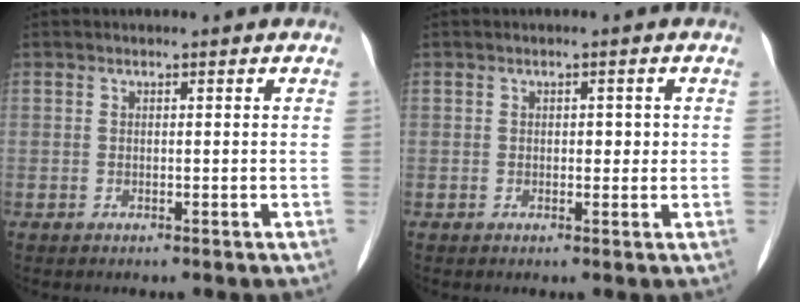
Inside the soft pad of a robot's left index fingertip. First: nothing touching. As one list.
[{"total": 1.7, "force": [0.1, 1.0, 1.4], "torque": [-0.017, 0.002, 0.004]}]